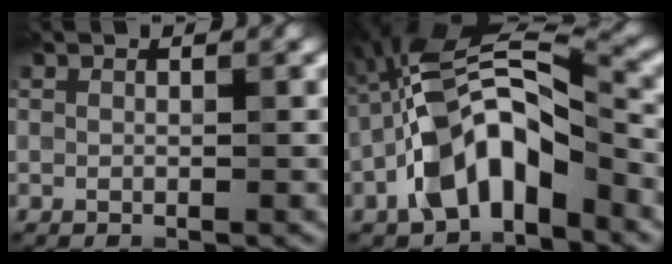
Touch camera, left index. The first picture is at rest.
{"total": 9.9, "force": [-4.0, 4.7, 7.7], "torque": [-0.145, 0.021, -0.082]}